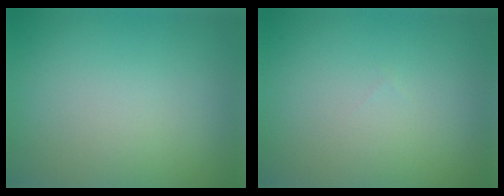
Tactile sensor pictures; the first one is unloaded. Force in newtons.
{"total": 0.0}